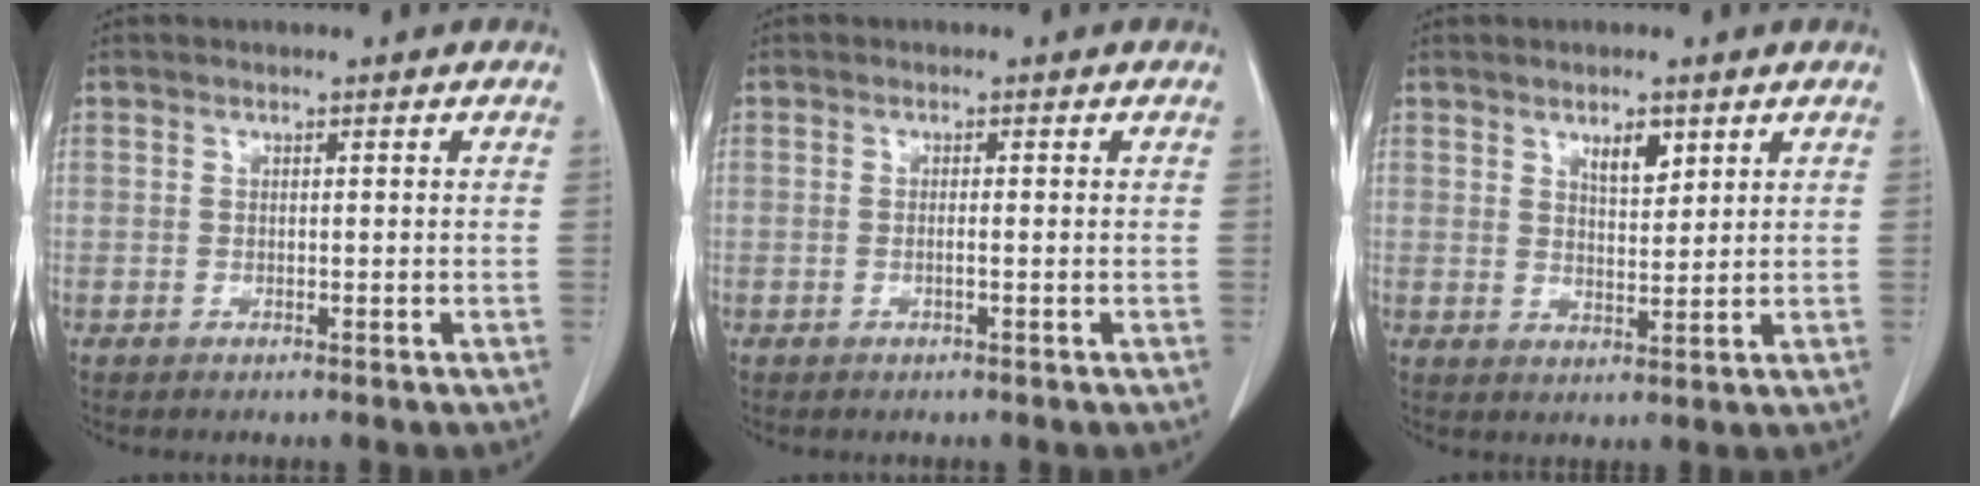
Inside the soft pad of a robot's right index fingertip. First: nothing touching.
{"total": 0.8, "force": [-0.3, -0.1, 0.7], "torque": [-0.013, 0.001, -0.004]}
{"total": 3.7, "force": [2.2, 1.3, 2.7], "torque": [-0.044, -0.003, 0.040]}